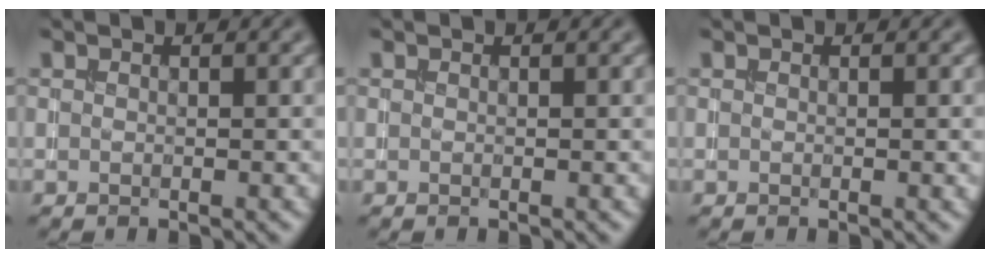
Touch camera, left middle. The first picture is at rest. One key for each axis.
{"total": 0.0}
{"total": 0.6, "fx": 0.0, "fy": 0.1, "fz": 0.6, "tx": -0.006, "ty": -0.001, "tz": 0.000}